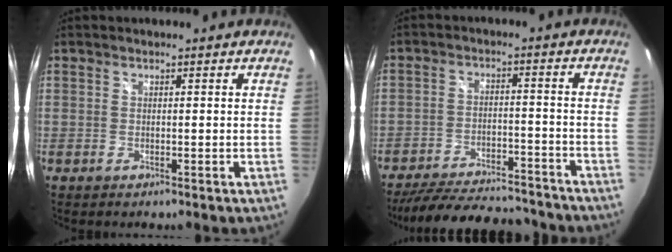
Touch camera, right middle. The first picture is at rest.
{"total": 21.5, "force": [-18.6, 6.1, 8.8], "torque": [-0.171, 0.000, -0.251]}